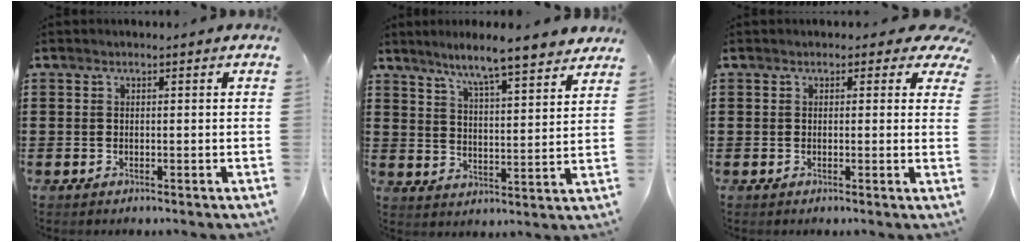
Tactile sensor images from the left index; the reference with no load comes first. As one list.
[{"total": 6.9, "force": [6.3, -0.2, 2.8], "torque": [-0.070, -0.039, 0.107]}, {"total": 1.7, "force": [1.0, 1.0, 0.9], "torque": [-0.007, 0.002, 0.014]}]